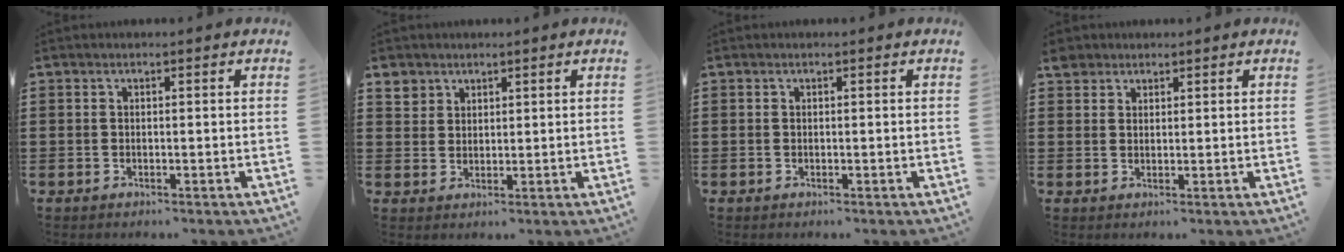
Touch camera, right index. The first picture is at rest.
{"total": 3.8, "force": [2.6, 2.8, 0.3], "torque": [-0.022, 0.012, 0.051]}
{"total": 0.0}
{"total": 2.7, "force": [2.2, 1.7, 0.4], "torque": [-0.018, 0.011, 0.042]}